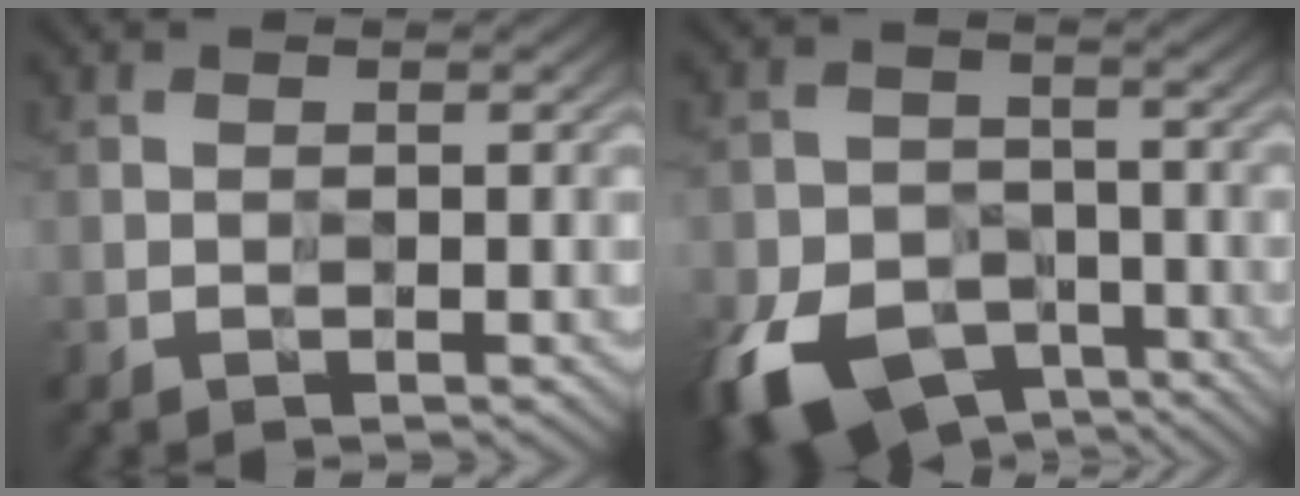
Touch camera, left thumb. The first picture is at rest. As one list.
[{"total": 8.3, "force": [-5.2, 5.8, 2.9], "torque": [-0.071, -0.022, -0.098]}]